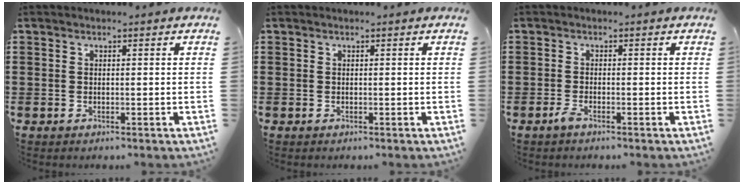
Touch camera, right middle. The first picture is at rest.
{"total": 0.0}
{"total": 1.4, "force": [-0.9, 0.2, 1.1], "torque": [-0.027, -0.005, -0.018]}